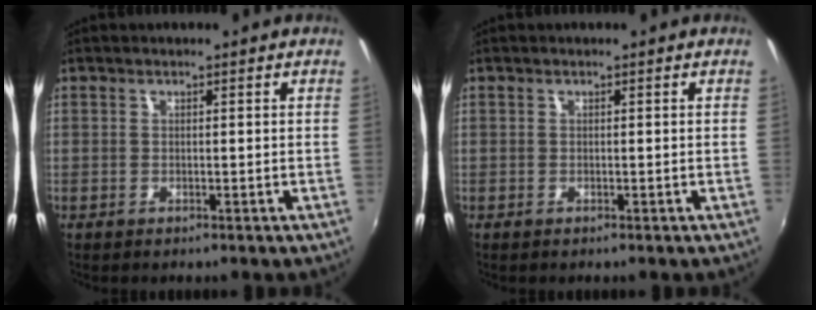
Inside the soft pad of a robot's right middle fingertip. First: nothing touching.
{"total": 0.0}